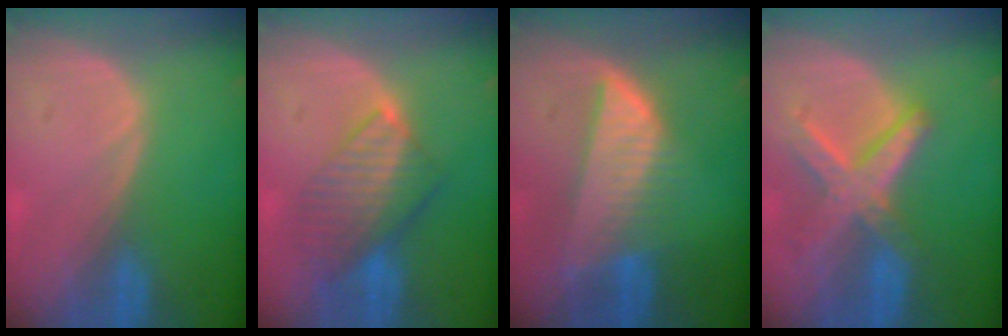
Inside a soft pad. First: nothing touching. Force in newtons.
{"total": 8.4, "press": 7.2, "slide": 4.2}
{"total": 7.9, "press": 7.0, "slide": 3.7}
{"total": 8.2, "press": 7.0, "slide": 4.2}